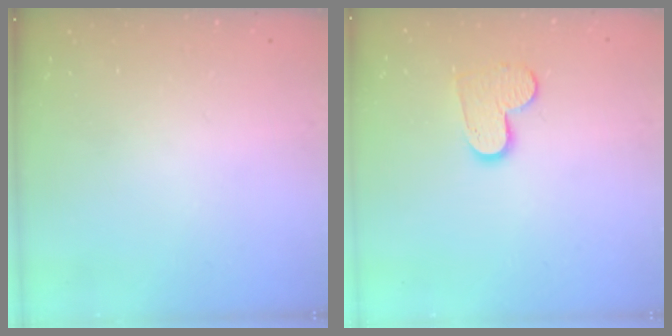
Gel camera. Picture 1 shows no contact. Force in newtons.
{"total": 9.9, "press": 9.8, "slide": 0.7}